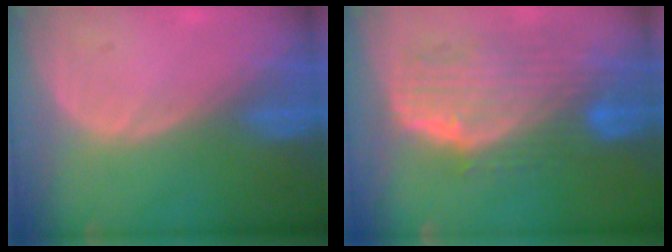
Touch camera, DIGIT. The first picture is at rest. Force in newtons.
{"total": 10.0, "press": 8.9, "slide": 4.6}